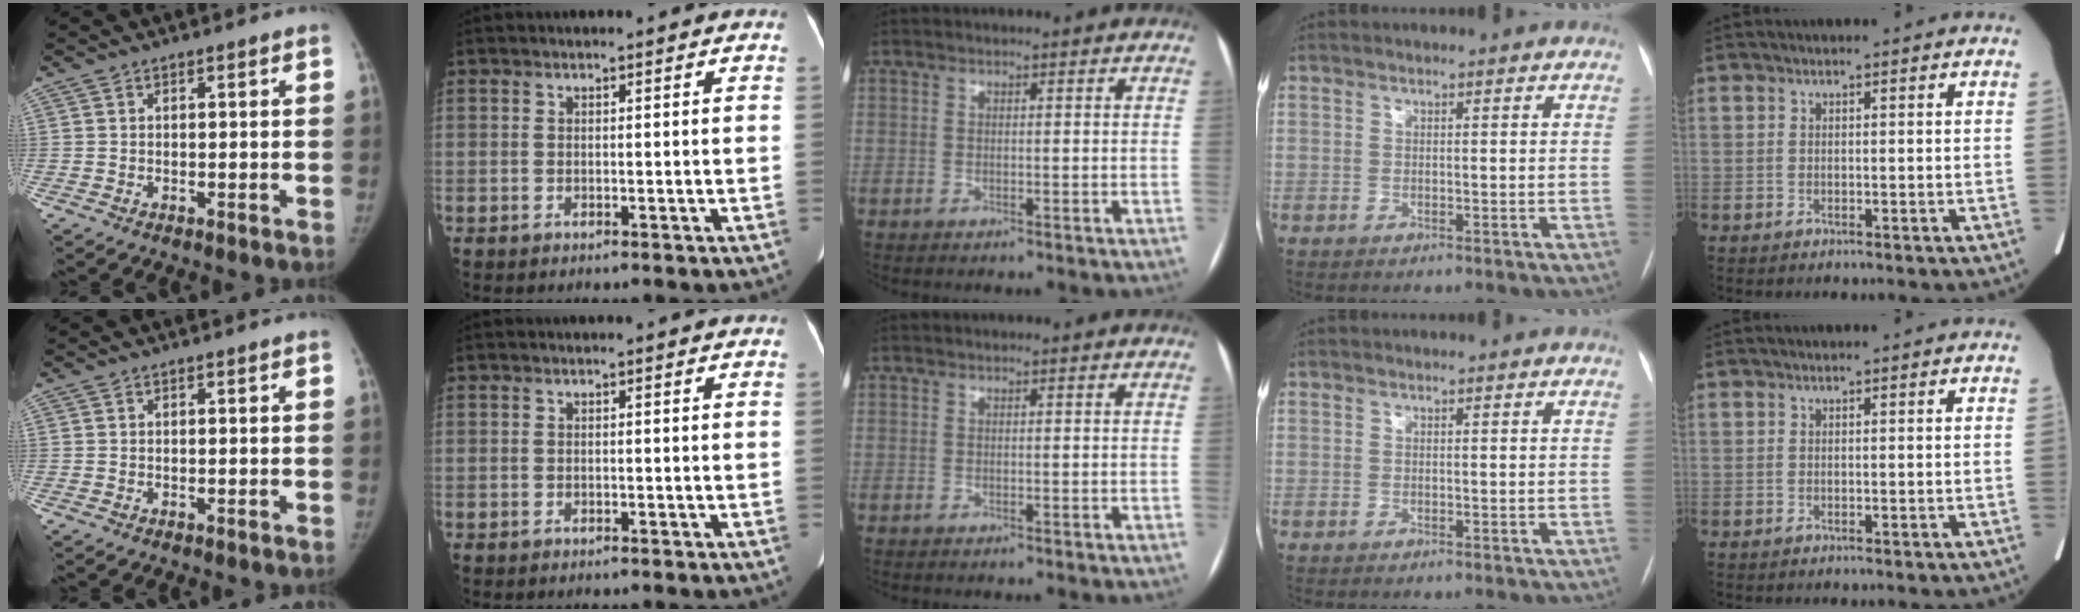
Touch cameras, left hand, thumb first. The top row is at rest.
{}